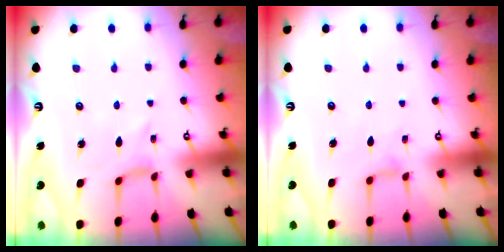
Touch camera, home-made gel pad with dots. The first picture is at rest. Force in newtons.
{"total": 2.1, "press": 2.0, "slide": 0.4}